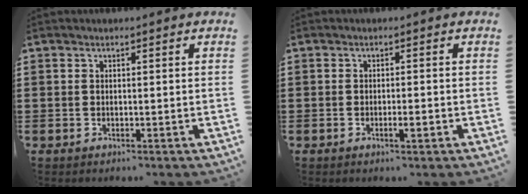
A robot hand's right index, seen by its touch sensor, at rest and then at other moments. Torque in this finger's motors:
{"motor_torque": [0.08, -0.07, 0.06, 0.01]}